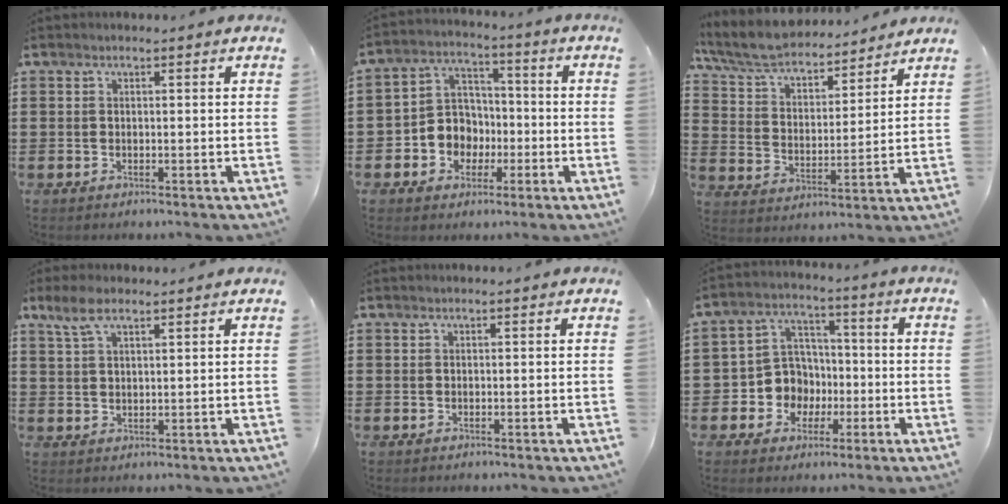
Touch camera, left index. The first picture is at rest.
{"total": 6.9, "force": [-1.8, 6.5, 1.7], "torque": [-0.060, 0.015, -0.034]}
{"total": 7.2, "force": [6.6, 1.2, 2.7], "torque": [-0.081, -0.037, 0.113]}
{"total": 4.3, "force": [2.7, 1.6, 2.9], "torque": [-0.064, 0.004, 0.050]}
{"total": 0.0}
{"total": 8.0, "force": [-1.5, 7.6, 1.9], "torque": [-0.083, 0.009, -0.026]}